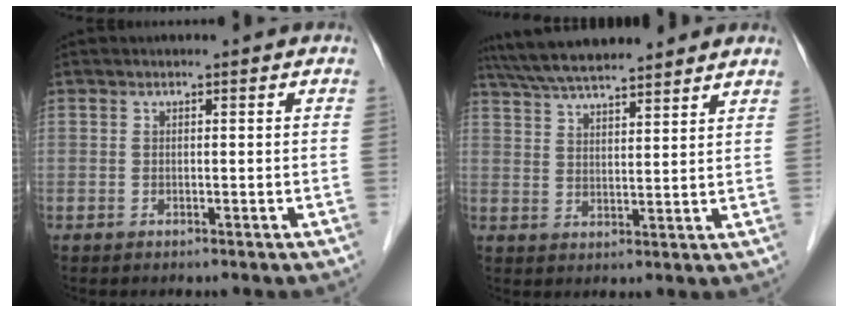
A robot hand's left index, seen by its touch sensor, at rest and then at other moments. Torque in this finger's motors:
{"motor_torque": [0.42, -1.44, 0.03, 0.17]}